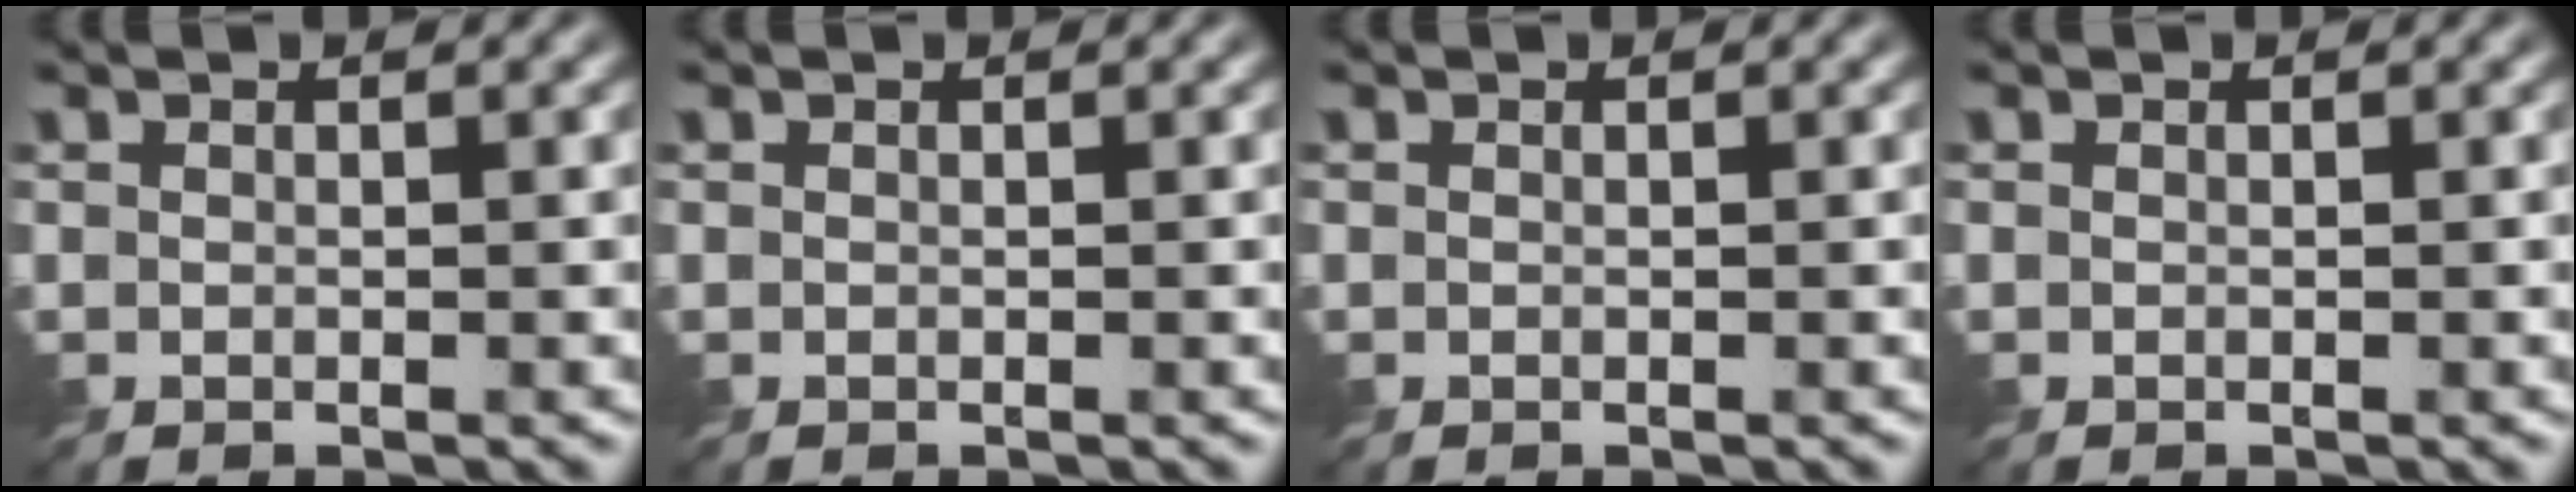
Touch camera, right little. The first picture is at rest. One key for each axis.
{"total": 0.0}
{"total": 0.0}
{"total": 0.0}